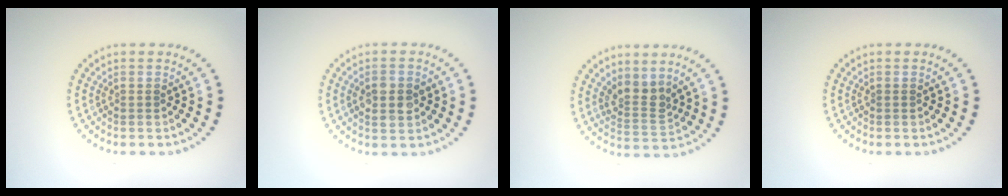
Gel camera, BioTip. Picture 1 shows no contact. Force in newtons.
{"total": 2.6, "press": 2.6, "slide": 0.2}
{"total": 2.6, "press": 2.0, "slide": 1.8}
{"total": 0.0}